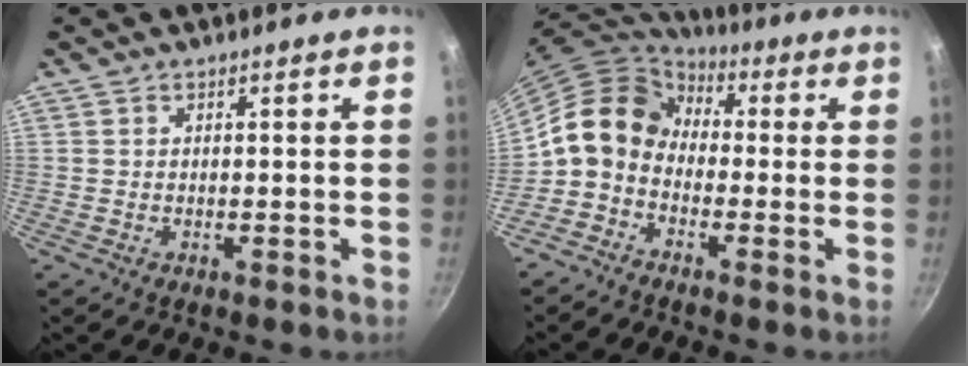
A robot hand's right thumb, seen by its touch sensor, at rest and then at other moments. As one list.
[{"total": 10.9, "force": [-0.9, 8.7, 6.6], "torque": [-0.097, 0.043, -0.043]}]